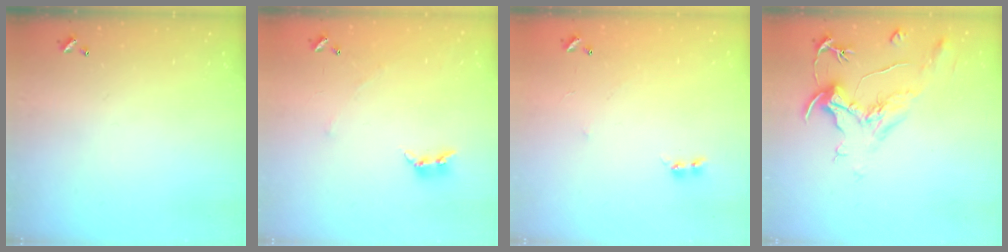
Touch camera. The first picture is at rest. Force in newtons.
{"total": 3.6, "press": 3.6, "slide": 0.6}
{"total": 5.4, "press": 5.4, "slide": 0.7}
{"total": 2.2, "press": 1.7, "slide": 1.4}